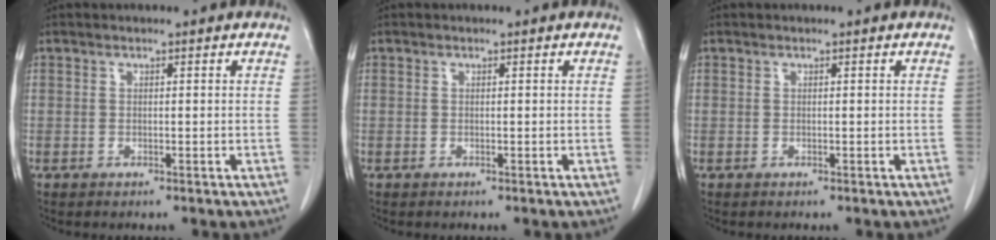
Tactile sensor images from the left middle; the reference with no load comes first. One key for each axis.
{"total": 0.0}
{"total": 0.0}